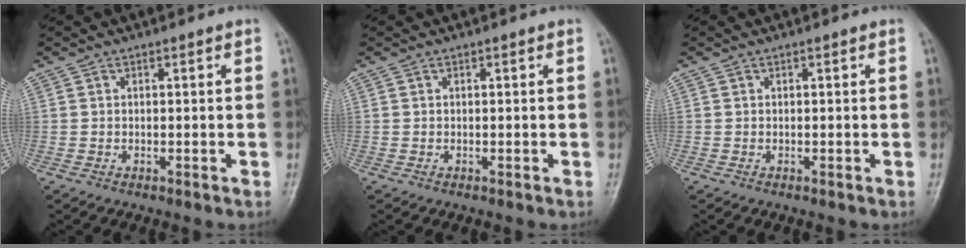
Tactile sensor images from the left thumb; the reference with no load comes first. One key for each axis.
{"total": 0.0}
{"total": 0.0}